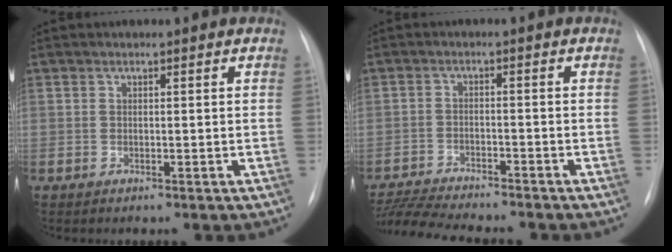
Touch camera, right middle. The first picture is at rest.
{"total": 11.5, "force": [-10.6, 0.7, 4.3], "torque": [-0.077, -0.004, -0.170]}